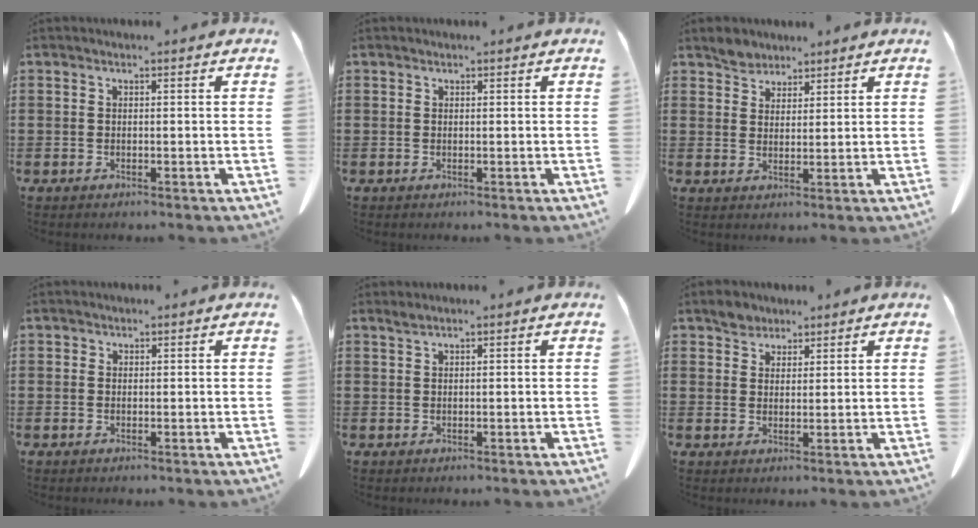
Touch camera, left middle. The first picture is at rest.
{"total": 0.0}
{"total": 3.3, "force": [2.8, 1.8, 0.3], "torque": [-0.009, 0.002, 0.053]}
{"total": 0.5, "force": [0.3, 0.5, 0.0], "torque": [-0.003, 0.003, 0.005]}
{"total": 0.9, "force": [0.8, 0.1, 0.5], "torque": [-0.012, 0.000, 0.015]}
{"total": 3.1, "force": [2.5, 1.8, 0.4], "torque": [-0.010, 0.005, 0.048]}